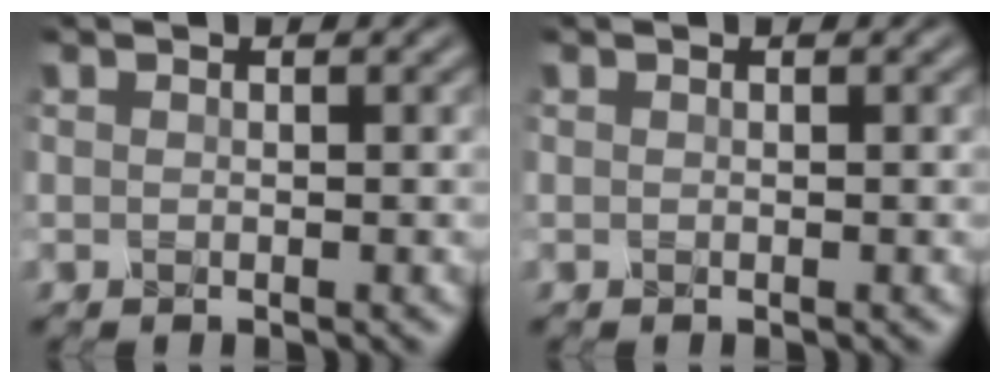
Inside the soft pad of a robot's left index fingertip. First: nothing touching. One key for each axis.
{"total": 0.0}